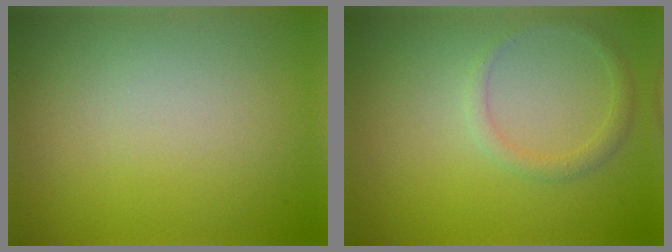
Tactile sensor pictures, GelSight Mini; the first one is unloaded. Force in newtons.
{"total": 1.5, "press": 1.5, "slide": 0.1}